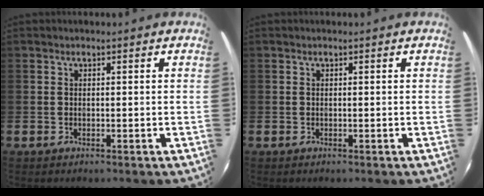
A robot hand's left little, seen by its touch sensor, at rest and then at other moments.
{"total": 0.0}